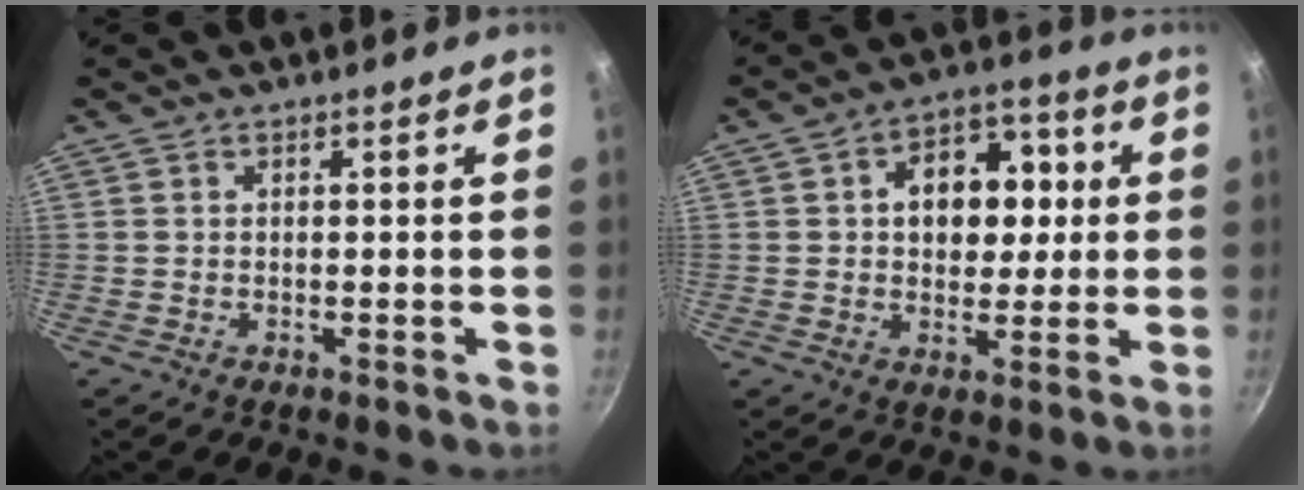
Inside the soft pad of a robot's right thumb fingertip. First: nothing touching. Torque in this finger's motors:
{"motor_torque": [-0.43, 0.78, 0.25, 0.00, 0.22]}